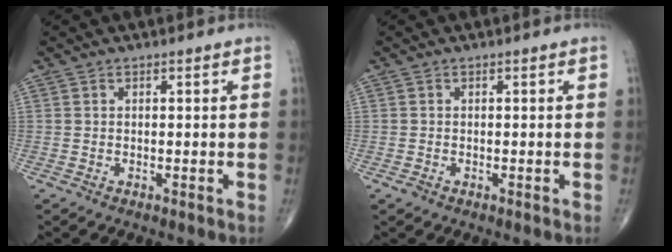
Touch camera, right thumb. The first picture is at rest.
{"total": 0.6, "force": [-0.3, 0.5, 0.3], "torque": [-0.006, -0.001, -0.007]}